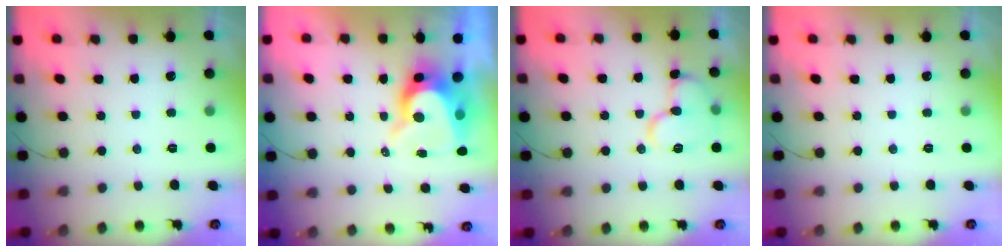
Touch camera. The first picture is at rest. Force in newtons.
{"total": 10.8, "press": 10.8, "slide": 1.1}
{"total": 11.7, "press": 11.7, "slide": 1.0}
{"total": 0.0}